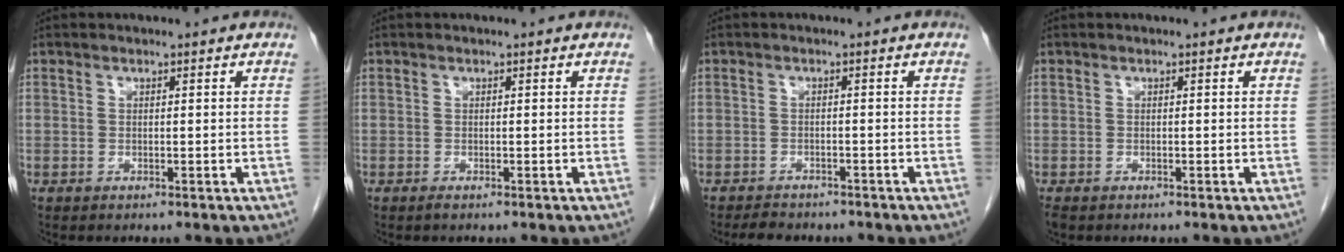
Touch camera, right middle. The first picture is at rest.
{"total": 0.0}
{"total": 4.3, "force": [-3.7, 1.6, 1.3], "torque": [-0.027, -0.005, -0.052]}
{"total": 1.2, "force": [-0.9, 0.6, 0.5], "torque": [-0.012, -0.002, -0.014]}